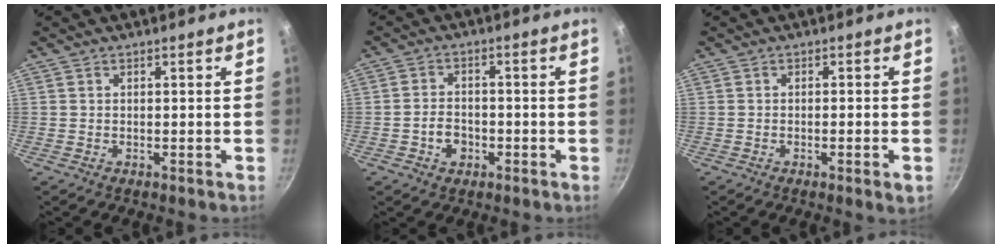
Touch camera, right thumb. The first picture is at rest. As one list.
[{"total": 4.6, "force": [-1.8, 3.4, 2.5], "torque": [-0.031, 0.017, -0.032]}, {"total": 2.7, "force": [-1.0, 0.3, 2.5], "torque": [-0.045, -0.004, -0.016]}]